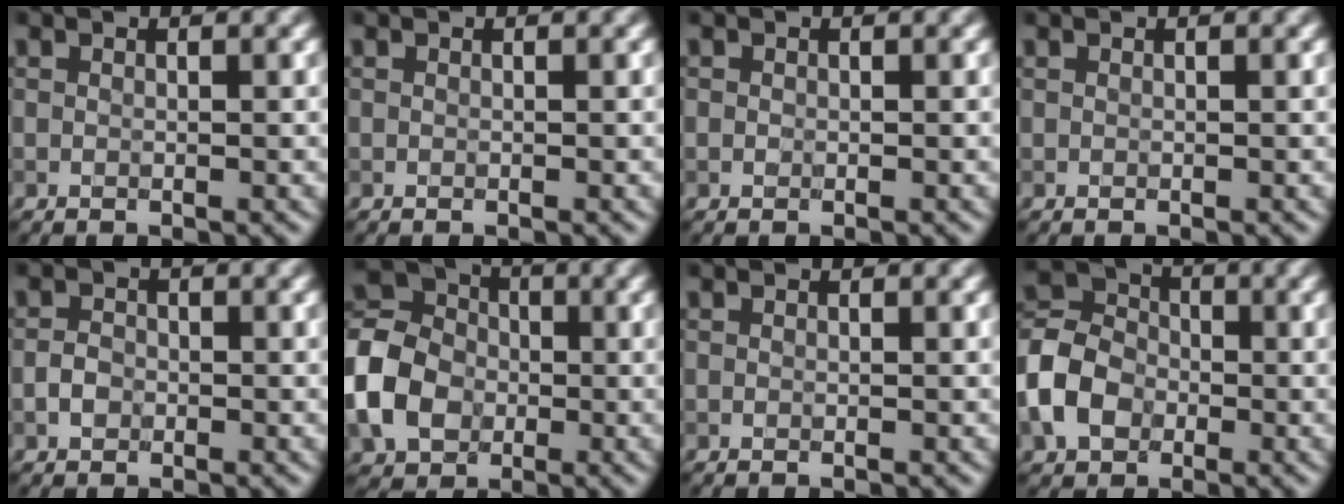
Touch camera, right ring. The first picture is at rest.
{"total": 0.0}
{"total": 0.5, "force": [-0.1, 0.5, 0.2], "torque": [-0.001, -0.004, -0.002]}
{"total": 0.0}
{"total": 1.5, "force": [-0.6, 1.1, 0.8], "torque": [-0.014, 0.002, -0.014]}
{"total": 8.5, "force": [-2.0, 6.8, 4.7], "torque": [-0.119, 0.009, -0.061]}
{"total": 0.0}
{"total": 6.7, "force": [-2.2, 5.2, 3.7], "torque": [-0.079, 0.012, -0.065]}